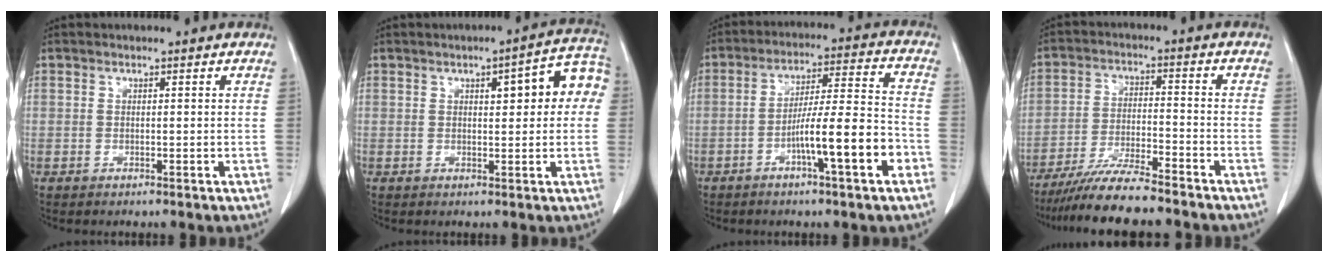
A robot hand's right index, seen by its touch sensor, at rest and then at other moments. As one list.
[{"total": 8.0, "force": [1.7, 2.3, 7.5], "torque": [-0.089, 0.029, 0.017]}, {"total": 11.8, "force": [-4.8, 0.4, 10.7], "torque": [-0.173, 0.010, -0.079]}, {"total": 10.6, "force": [-9.2, 0.4, 5.1], "torque": [-0.087, -0.019, -0.157]}]